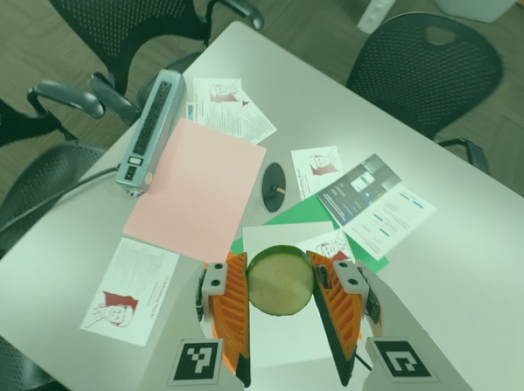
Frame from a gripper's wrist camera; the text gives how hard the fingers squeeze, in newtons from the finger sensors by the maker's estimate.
{"total": 11.6, "left": 11.7, "right": 11.5}